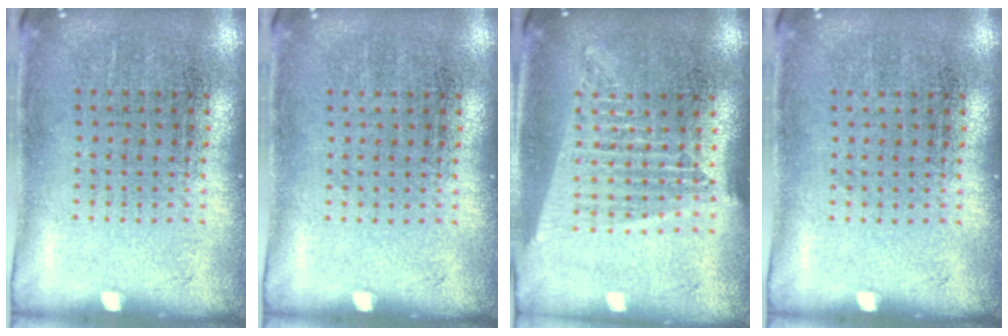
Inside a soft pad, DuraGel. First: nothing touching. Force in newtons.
{"total": 0.0}
{"total": 1.7, "press": 1.6, "slide": 0.8}
{"total": 0.0}